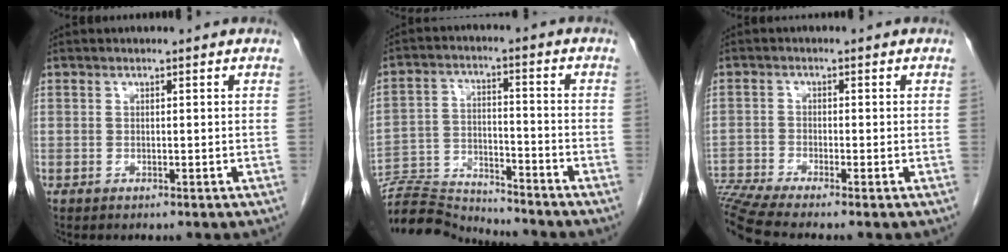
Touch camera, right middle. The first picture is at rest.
{"total": 11.7, "force": [-11.6, 0.0, 0.7], "torque": [-0.010, 0.013, -0.206]}
{"total": 6.7, "force": [-5.8, -1.5, 3.0], "torque": [-0.062, -0.011, -0.106]}